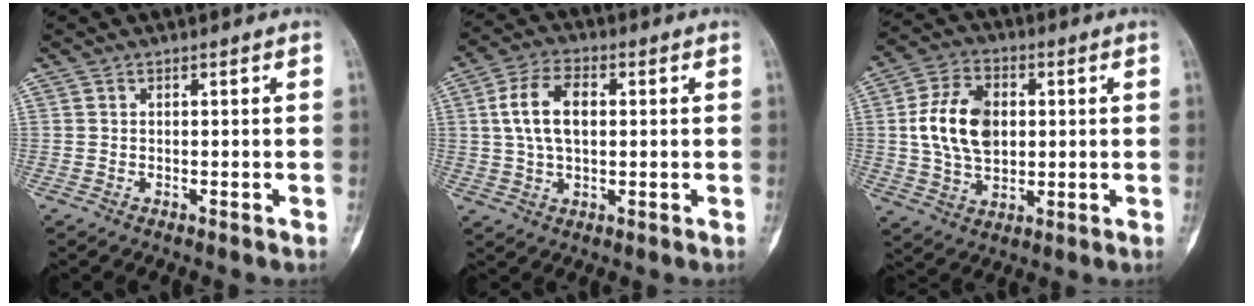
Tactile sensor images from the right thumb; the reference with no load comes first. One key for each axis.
{"total": 9.5, "fx": 1.5, "fy": 5.5, "fz": 7.6, "tx": -0.136, "ty": 0.011, "tz": 0.028}
{"total": 13.2, "fx": 1.5, "fy": 9.0, "fz": 9.6, "tx": -0.156, "ty": 0.003, "tz": 0.028}